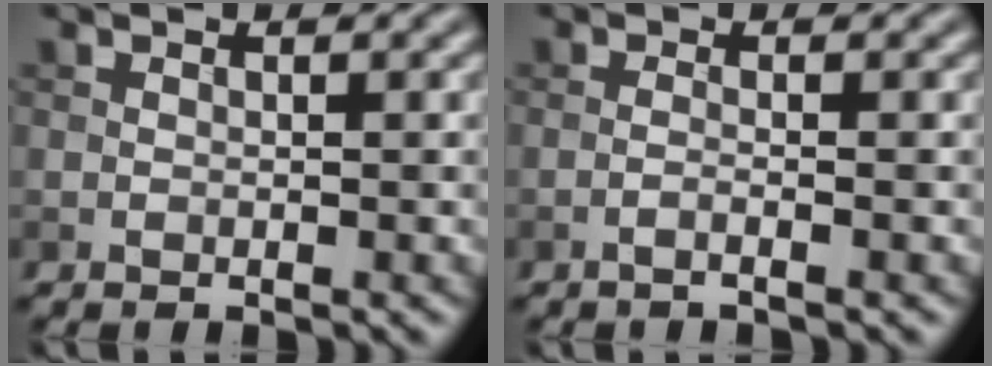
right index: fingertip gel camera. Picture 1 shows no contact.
{"total": 1.2, "force": [-0.6, 0.3, 1.0], "torque": [-0.014, 0.000, -0.018]}